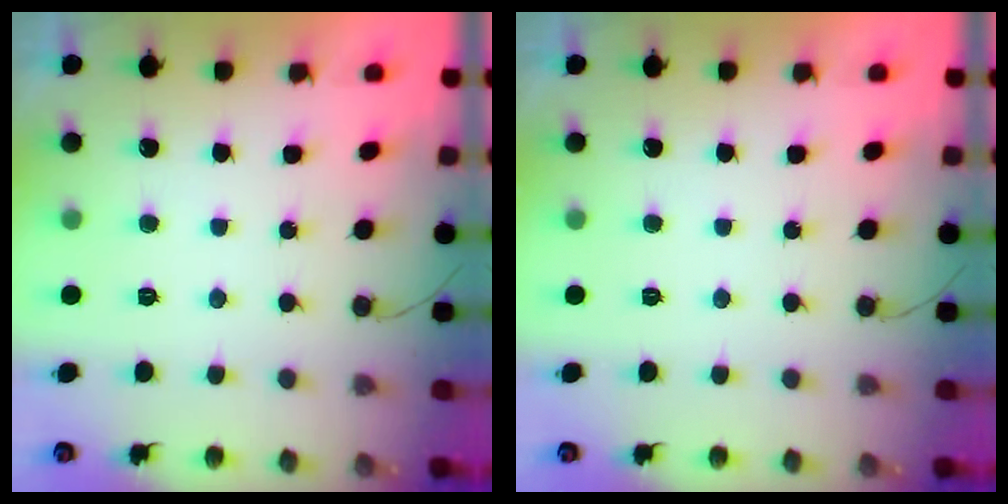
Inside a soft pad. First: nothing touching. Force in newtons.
{"total": 0.0}